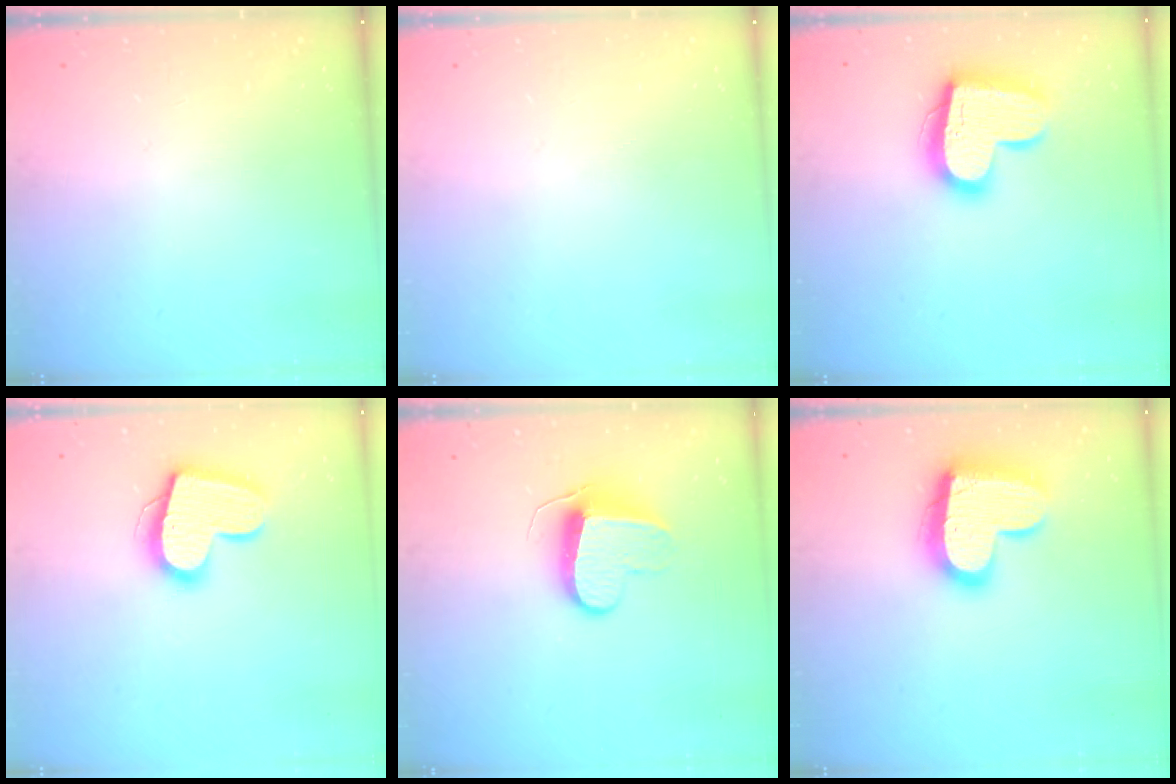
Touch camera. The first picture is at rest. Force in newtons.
{"total": 0.0}
{"total": 17.4, "press": 17.3, "slide": 1.4}
{"total": 16.5, "press": 16.4, "slide": 1.2}
{"total": 9.7, "press": 9.7, "slide": 0.4}
{"total": 18.3, "press": 18.3, "slide": 1.2}